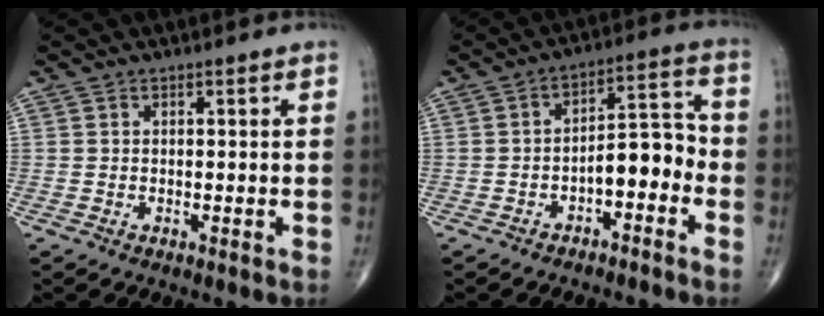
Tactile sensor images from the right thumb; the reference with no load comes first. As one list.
[{"total": 8.1, "force": [-3.1, 3.9, 6.5], "torque": [-0.078, 0.047, -0.052]}]